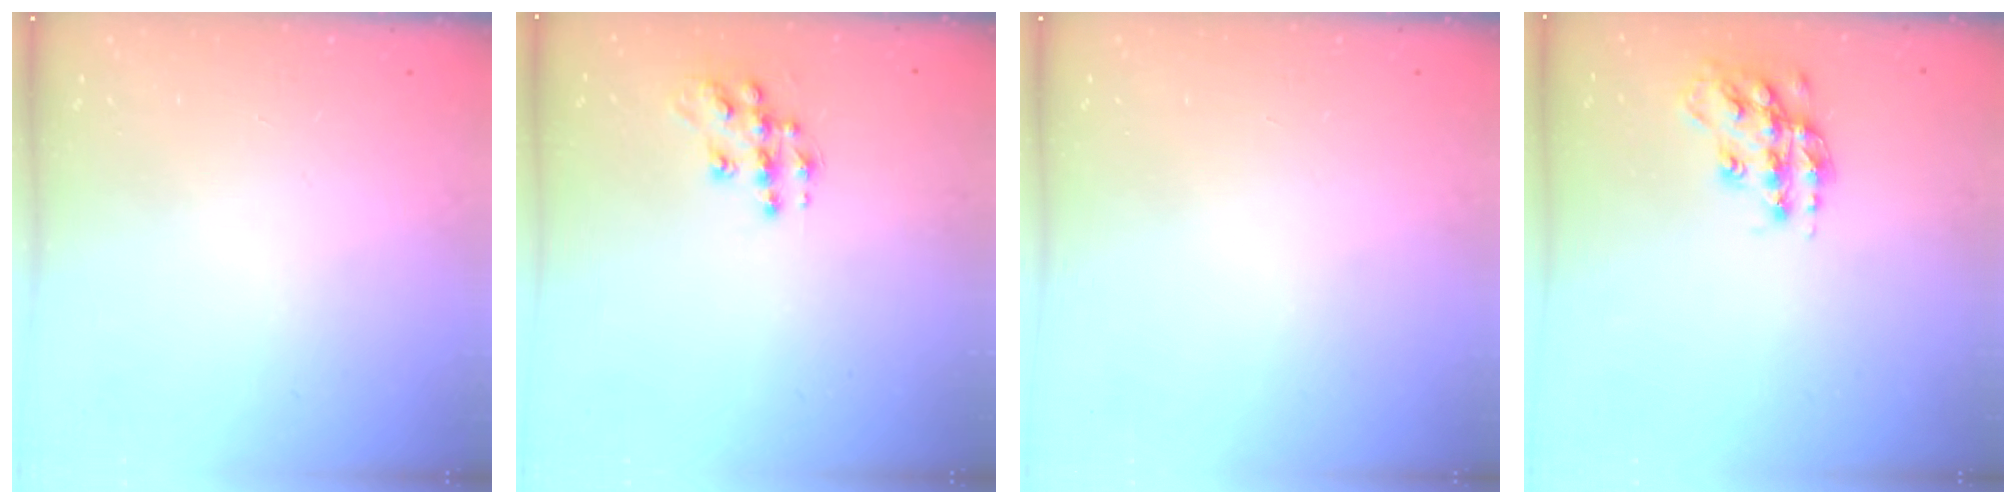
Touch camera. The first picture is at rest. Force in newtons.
{"total": 11.4, "press": 11.4, "slide": 0.8}
{"total": 0.0}
{"total": 15.0, "press": 15.0, "slide": 1.0}